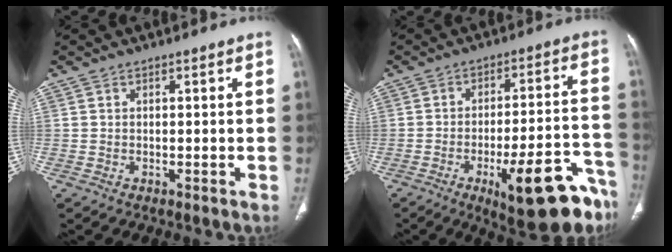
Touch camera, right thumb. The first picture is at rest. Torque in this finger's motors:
{"motor_torque": [1.95, 1.88, 0.98, -1.05, 0.35]}